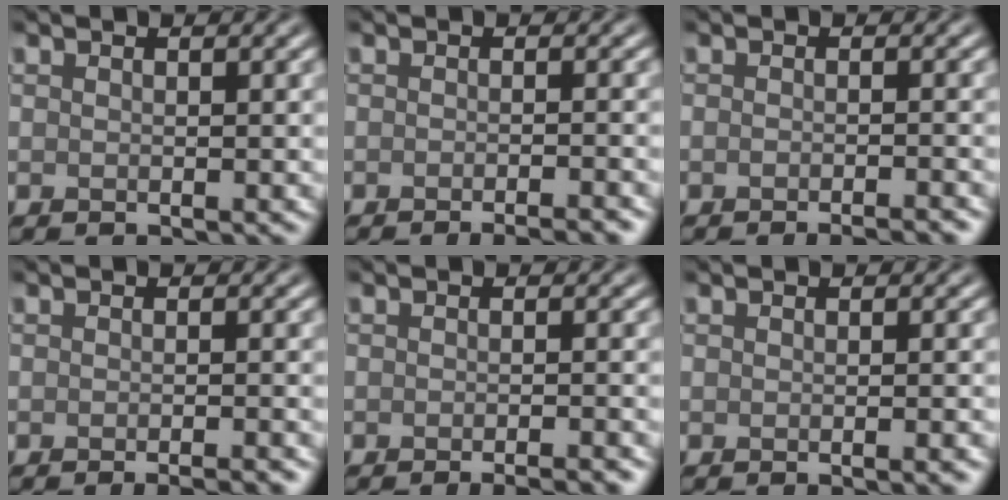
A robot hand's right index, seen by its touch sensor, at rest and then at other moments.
{"total": 3.6, "force": [-2.7, 0.8, 2.2], "torque": [-0.016, 0.009, -0.036]}
{"total": 3.3, "force": [-2.7, 0.7, 1.7], "torque": [-0.011, 0.010, -0.038]}
{"total": 3.1, "force": [-2.2, 0.7, 2.1], "torque": [-0.010, 0.006, -0.028]}
{"total": 3.5, "force": [-2.6, 0.8, 2.3], "torque": [-0.015, 0.008, -0.035]}
{"total": 1.8, "force": [-0.7, 0.5, 1.6], "torque": [-0.008, 0.000, -0.010]}